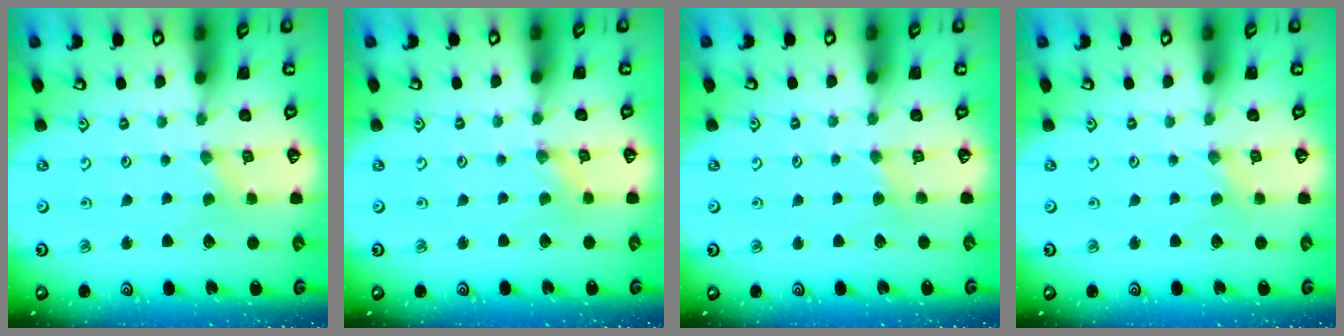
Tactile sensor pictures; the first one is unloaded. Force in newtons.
{"total": 0.8, "press": 0.8, "slide": 0.2}
{"total": 2.9, "press": 2.8, "slide": 0.4}
{"total": 0.6, "press": 0.6, "slide": 0.2}